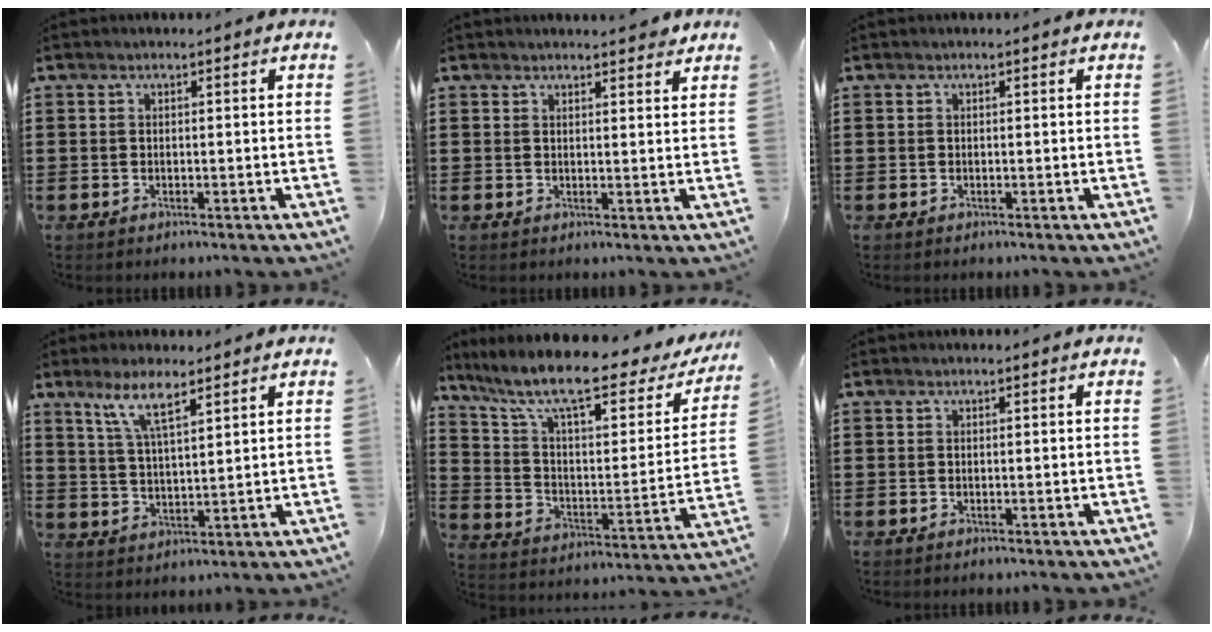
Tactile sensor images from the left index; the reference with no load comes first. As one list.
[{"total": 2.2, "force": [2.1, 0.3, 0.7], "torque": [-0.011, -0.001, 0.038]}, {"total": 0.0}, {"total": 6.7, "force": [4.4, 1.5, 4.8], "torque": [-0.107, 0.001, 0.076]}, {"total": 11.8, "force": [8.7, 2.1, 7.6], "torque": [-0.175, -0.053, 0.144]}, {"total": 0.0}]